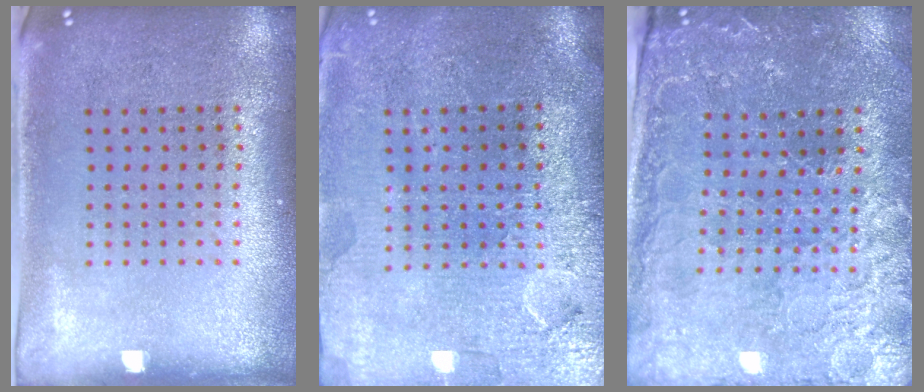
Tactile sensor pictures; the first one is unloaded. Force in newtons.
{"total": 3.6, "press": 3.4, "slide": 1.4}
{"total": 1.7, "press": 1.7, "slide": 0.3}